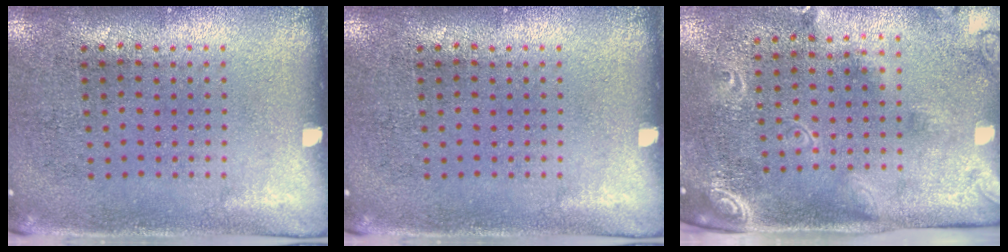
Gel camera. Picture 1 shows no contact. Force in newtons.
{"total": 0.0}
{"total": 2.4, "press": 1.8, "slide": 1.6}